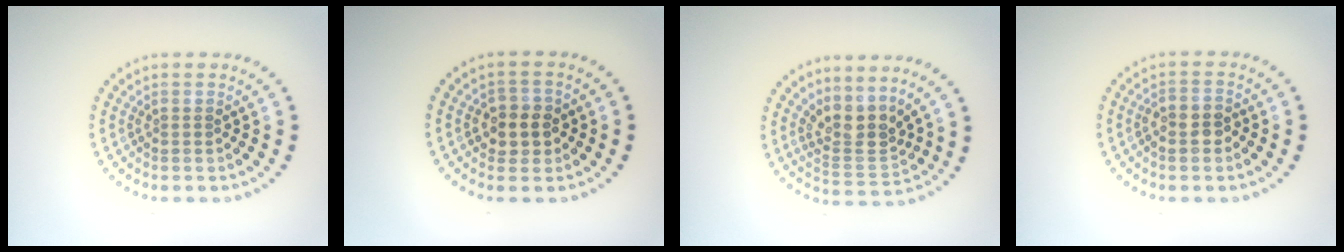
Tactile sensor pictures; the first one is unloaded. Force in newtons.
{"total": 2.6, "press": 2.6, "slide": 0.7}
{"total": 3.4, "press": 2.5, "slide": 2.2}
{"total": 2.2, "press": 2.1, "slide": 0.8}